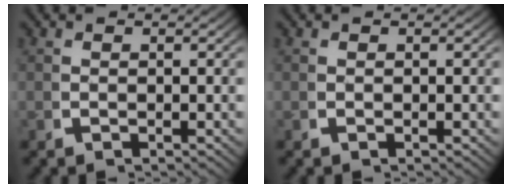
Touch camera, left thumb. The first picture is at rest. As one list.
[{"total": 0.0}]